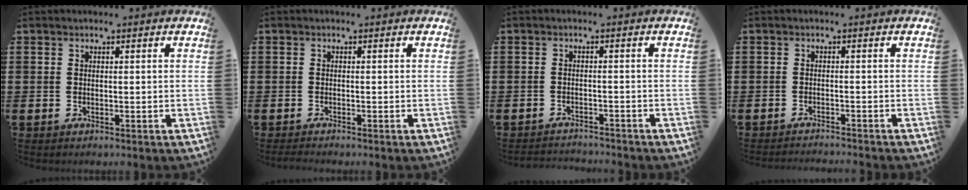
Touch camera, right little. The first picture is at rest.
{"total": 0.7, "force": [-0.6, 0.0, 0.3], "torque": [-0.004, -0.002, -0.013]}
{"total": 1.8, "force": [-1.7, 0.0, -0.2], "torque": [-0.002, 0.003, -0.038]}
{"total": 1.2, "force": [-1.2, -0.2, -0.1], "torque": [-0.001, 0.002, -0.025]}